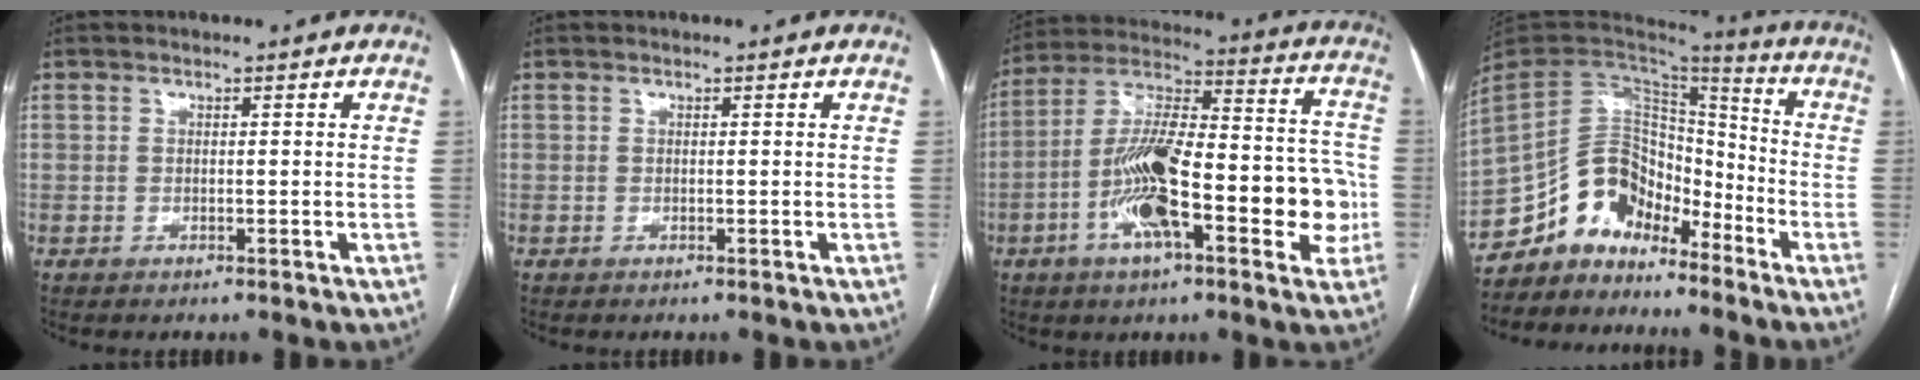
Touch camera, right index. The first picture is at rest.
{"total": 0.0}
{"total": 20.9, "force": [-5.4, 6.0, 19.3], "torque": [-0.304, 0.035, -0.083]}
{"total": 12.8, "force": [-10.1, 7.0, 3.7], "torque": [-0.066, 0.064, -0.184]}